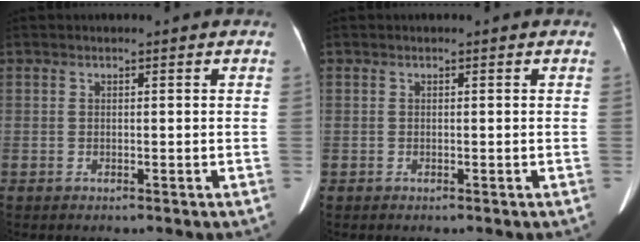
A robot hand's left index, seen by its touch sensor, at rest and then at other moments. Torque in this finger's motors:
{"motor_torque": [0.02, 0.00, 0.01, 0.00]}